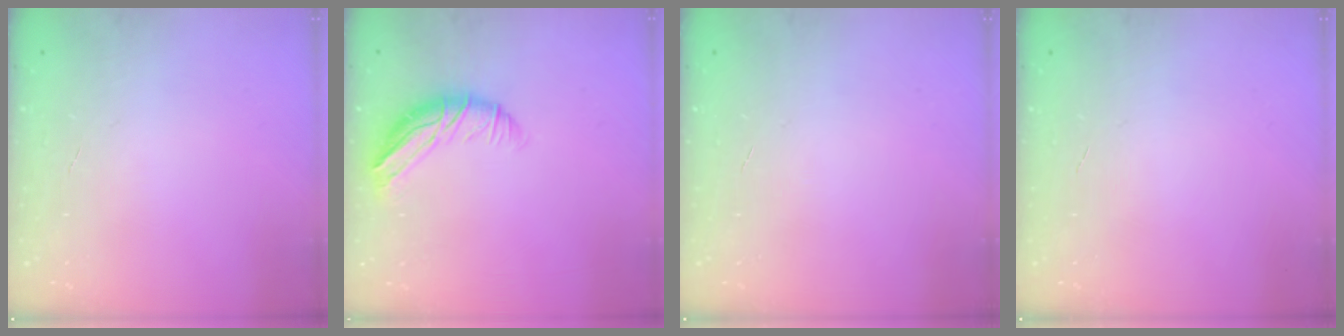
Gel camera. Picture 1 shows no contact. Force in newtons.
{"total": 9.7, "press": 9.7, "slide": 0.8}
{"total": 0.0}
{"total": 0.0}